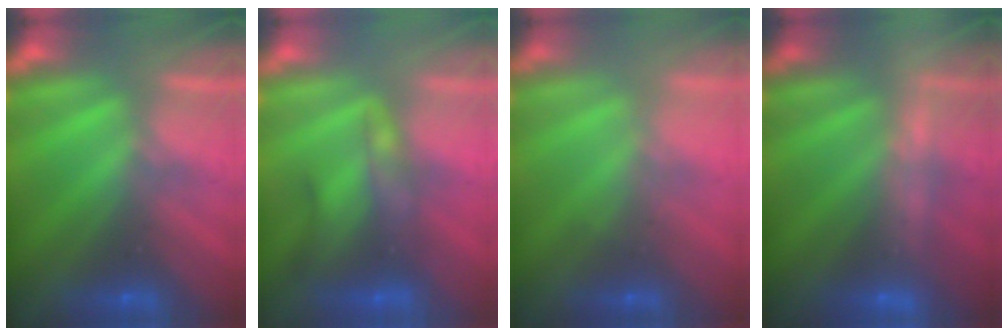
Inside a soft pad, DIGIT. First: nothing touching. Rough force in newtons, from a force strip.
{"total": 2.1}
{"total": 2.3}
{"total": 2.3}